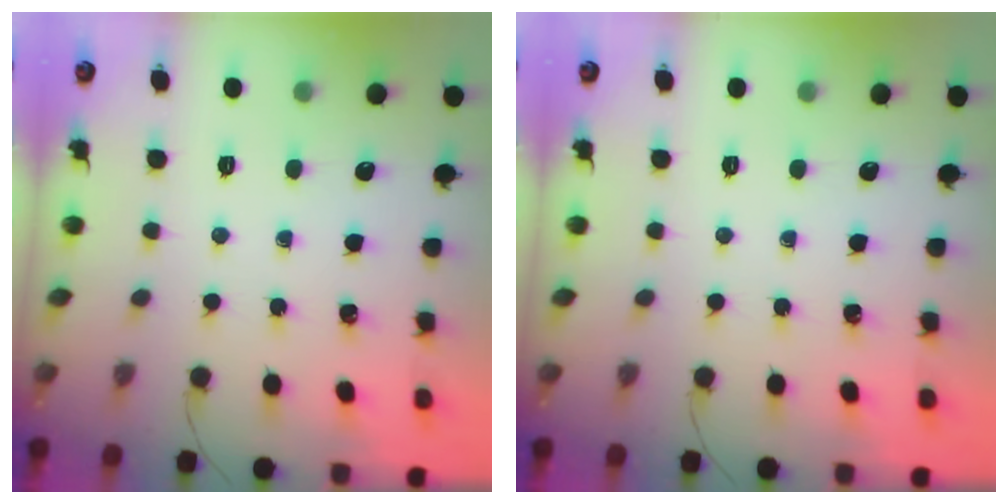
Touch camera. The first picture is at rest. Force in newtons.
{"total": 0.0}